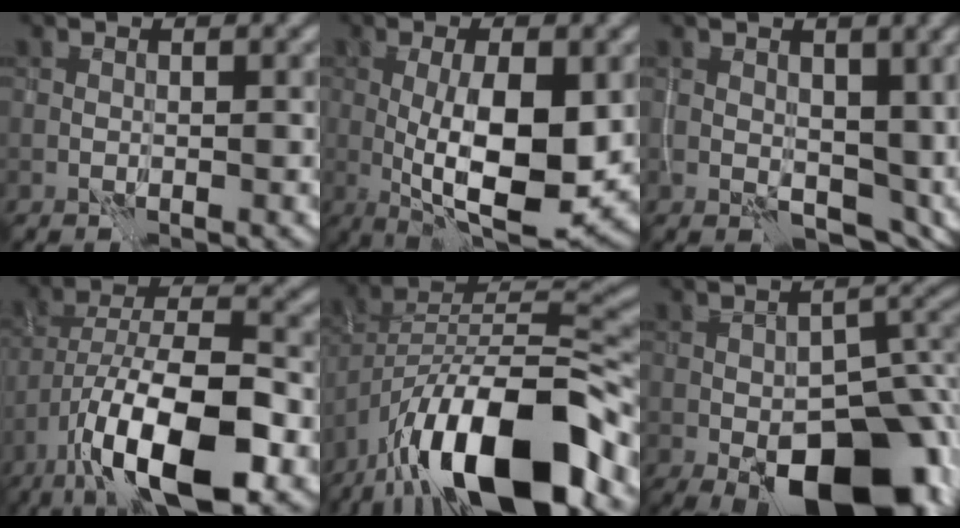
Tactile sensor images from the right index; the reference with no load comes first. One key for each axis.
{"total": 10.0, "fx": -1.1, "fy": 3.3, "fz": 9.4, "tx": -0.160, "ty": -0.010, "tz": -0.013}
{"total": 5.8, "fx": 0.6, "fy": 3.8, "fz": 4.3, "tx": -0.074, "ty": -0.014, "tz": 0.012}
{"total": 12.5, "fx": -6.1, "fy": 4.5, "fz": 10.0, "tx": -0.183, "ty": -0.002, "tz": -0.109}
{"total": 14.5, "fx": -9.5, "fy": 5.0, "fz": 9.8, "tx": -0.161, "ty": 0.000, "tz": -0.165}
{"total": 13.3, "fx": -6.3, "fy": 6.5, "fz": 9.7, "tx": -0.128, "ty": -0.016, "tz": -0.091}